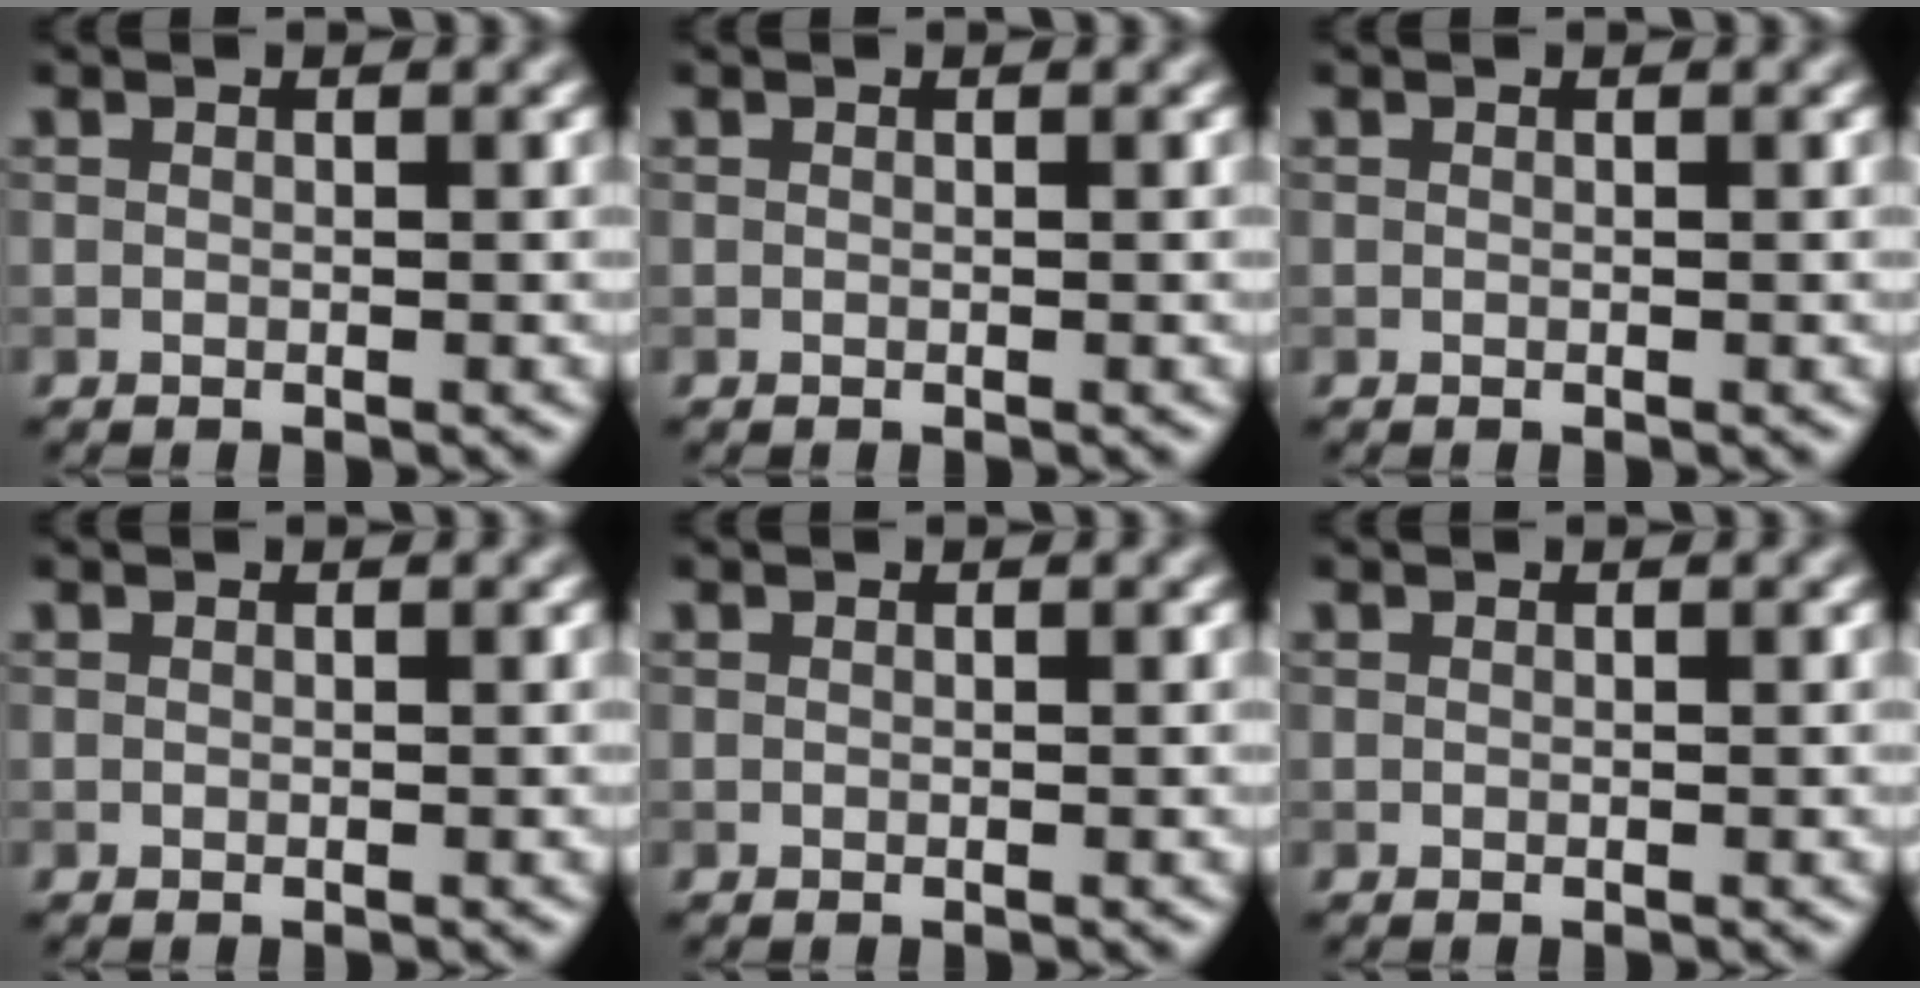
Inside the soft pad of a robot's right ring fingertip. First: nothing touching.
{"total": 0.0}
{"total": 0.0}
{"total": 0.0}
{"total": 0.0}
{"total": 0.0}